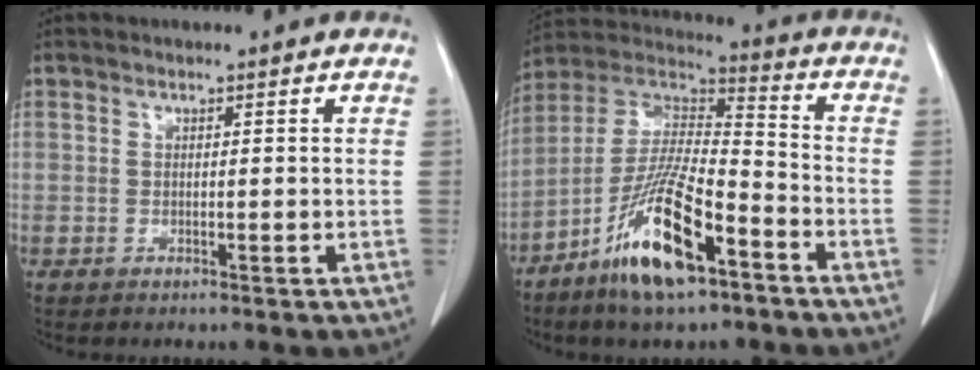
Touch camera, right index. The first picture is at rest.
{"total": 16.1, "force": [-8.8, 3.5, 13.0], "torque": [-0.261, -0.013, -0.157]}